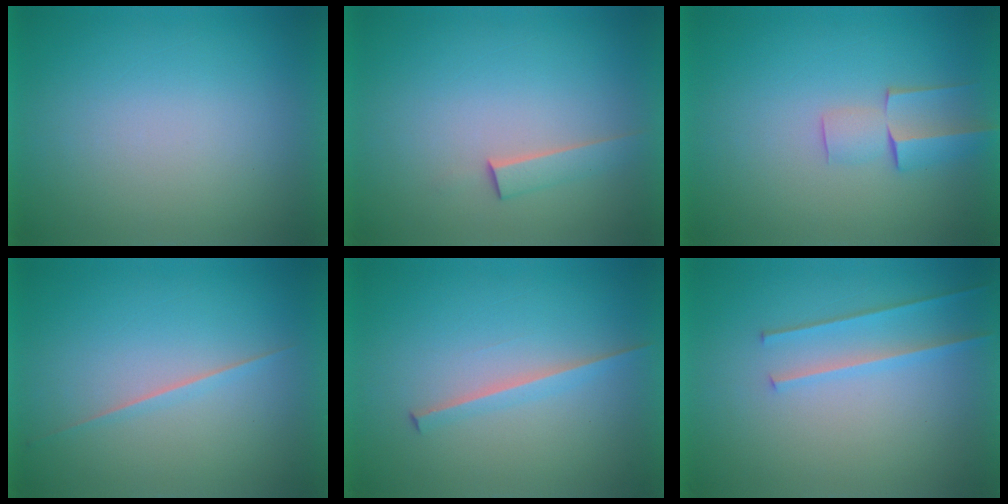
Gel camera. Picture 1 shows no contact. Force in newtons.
{"total": 2.0}
{"total": 2.6}
{"total": 1.8}
{"total": 1.6}
{"total": 2.2}